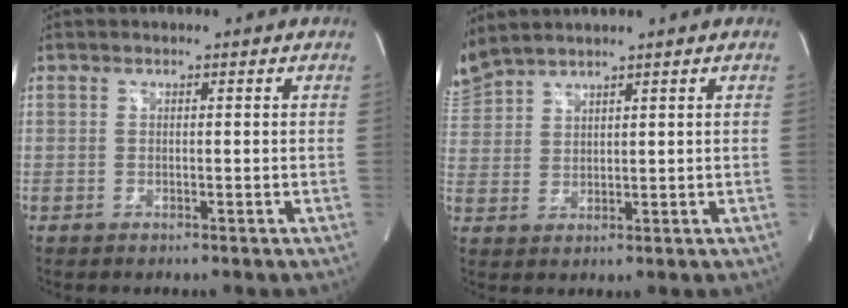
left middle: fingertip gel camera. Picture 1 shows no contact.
{"total": 5.7, "force": [5.5, 0.4, 1.4], "torque": [-0.045, 0.023, 0.118]}